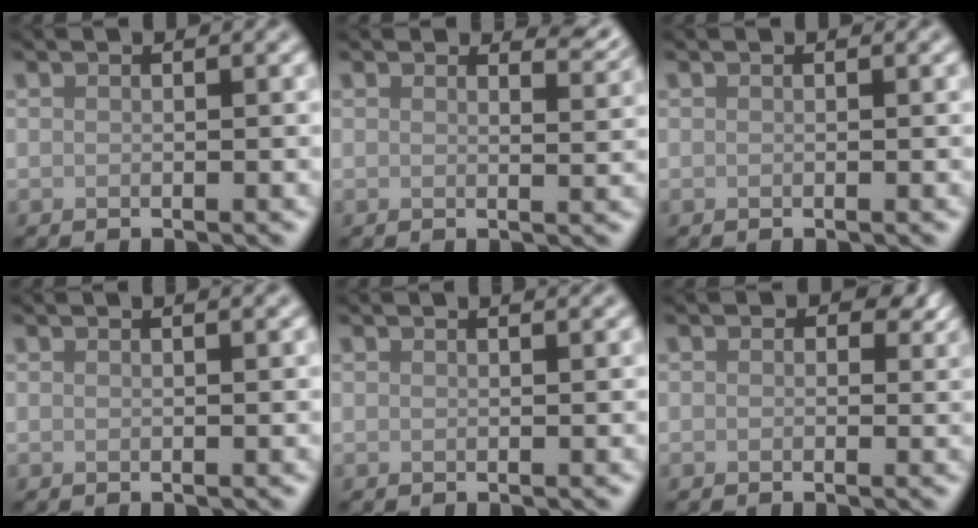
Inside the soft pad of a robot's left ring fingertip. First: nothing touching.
{"total": 2.2, "force": [2.1, 0.4, 0.7], "torque": [-0.007, -0.007, 0.026]}
{"total": 0.0}
{"total": 1.2, "force": [0.9, 0.3, 0.7], "torque": [-0.006, 0.002, 0.009]}
{"total": 1.2, "force": [1.1, 0.3, 0.5], "torque": [-0.005, 0.001, 0.010]}
{"total": 2.0, "force": [0.7, 1.5, 1.2], "torque": [-0.009, -0.004, 0.003]}